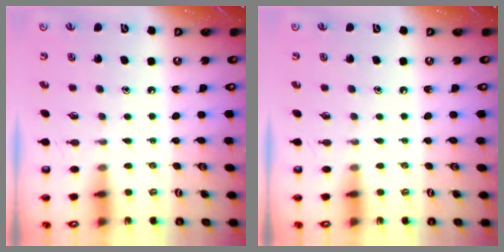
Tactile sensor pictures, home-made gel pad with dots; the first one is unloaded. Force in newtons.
{"total": 0.0}